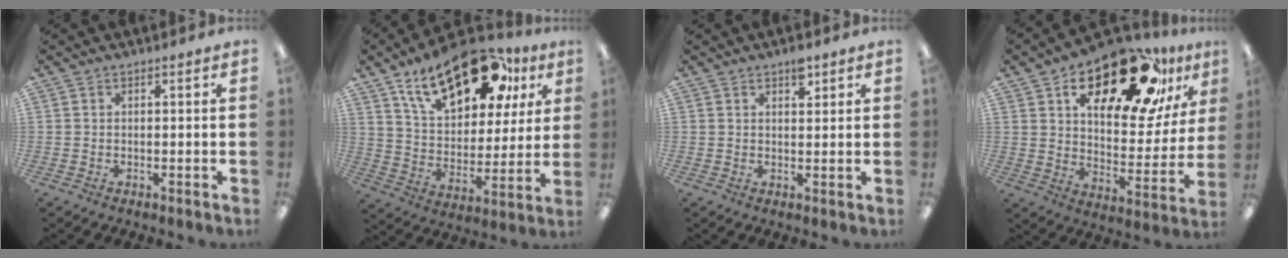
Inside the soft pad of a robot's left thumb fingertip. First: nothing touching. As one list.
[{"total": 22.5, "force": [14.4, 10.9, 13.5], "torque": [-0.208, -0.068, 0.247]}, {"total": 3.5, "force": [2.3, 1.6, 2.0], "torque": [-0.012, -0.011, 0.034]}, {"total": 23.4, "force": [15.9, 9.8, 14.1], "torque": [-0.209, -0.090, 0.262]}]